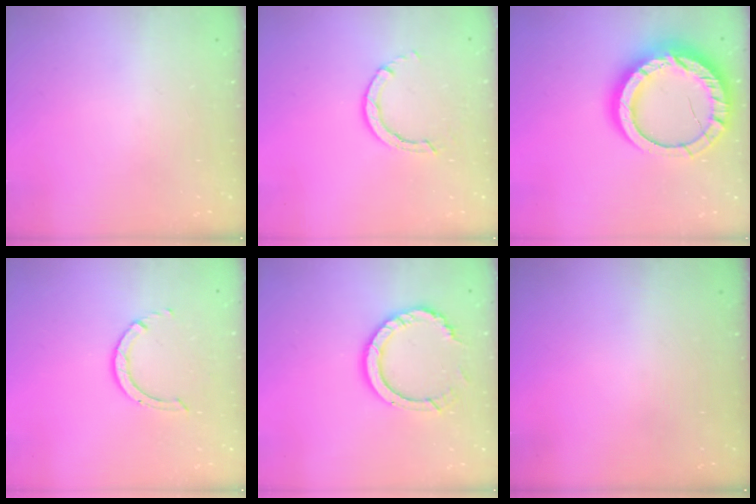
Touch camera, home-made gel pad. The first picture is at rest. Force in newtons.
{"total": 2.8, "press": 2.8, "slide": 0.2}
{"total": 19.6, "press": 19.5, "slide": 1.8}
{"total": 3.5, "press": 3.5, "slide": 0.5}
{"total": 10.1, "press": 10.1, "slide": 0.9}
{"total": 0.0}